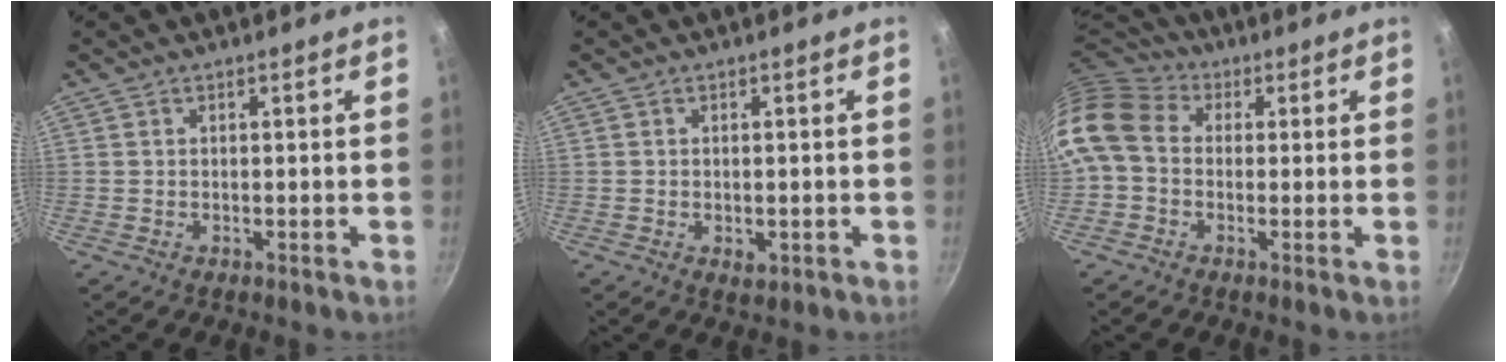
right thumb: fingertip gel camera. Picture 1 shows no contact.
{"total": 2.0, "force": [-0.4, 1.3, 1.5], "torque": [-0.022, -0.004, -0.005]}
{"total": 11.6, "force": [0.9, 9.2, 7.0], "torque": [-0.127, 0.025, -0.004]}